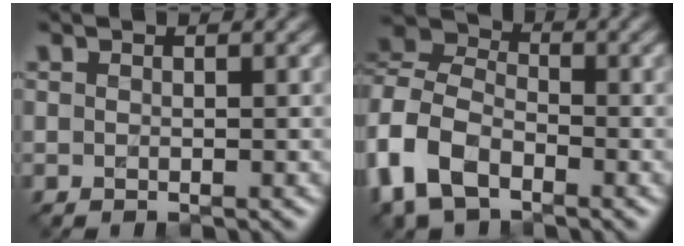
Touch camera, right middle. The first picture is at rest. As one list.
[{"total": 8.5, "force": [-4.5, 5.4, 4.9], "torque": [-0.116, -0.008, -0.106]}]